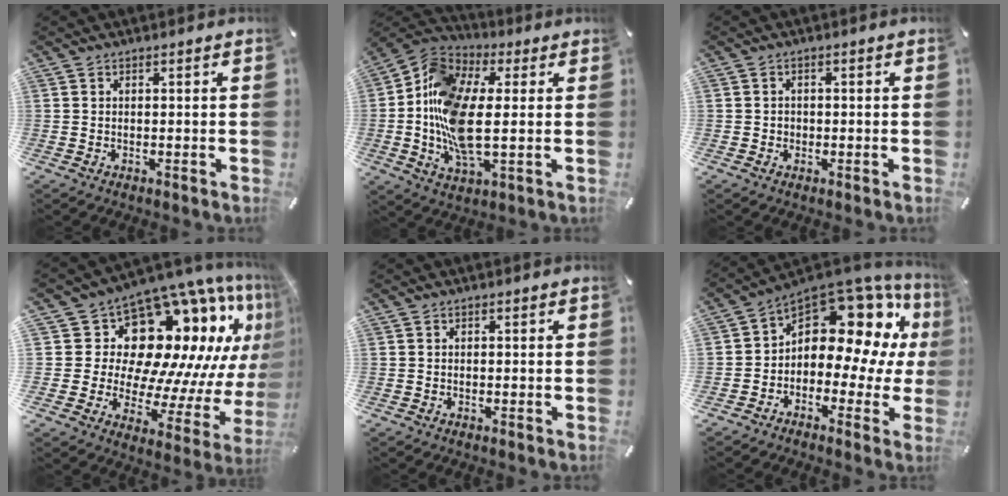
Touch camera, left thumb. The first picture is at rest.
{"total": 15.0, "force": [-1.1, 8.1, 12.6], "torque": [-0.288, -0.007, -0.023]}
{"total": 1.3, "force": [-0.2, 1.3, 0.1], "torque": [-0.004, 0.005, -0.008]}
{"total": 19.2, "force": [10.5, 11.8, 10.9], "torque": [-0.156, -0.123, 0.197]}
{"total": 0.0}
{"total": 13.9, "force": [5.5, 8.9, 9.1], "torque": [-0.140, -0.054, 0.086]}